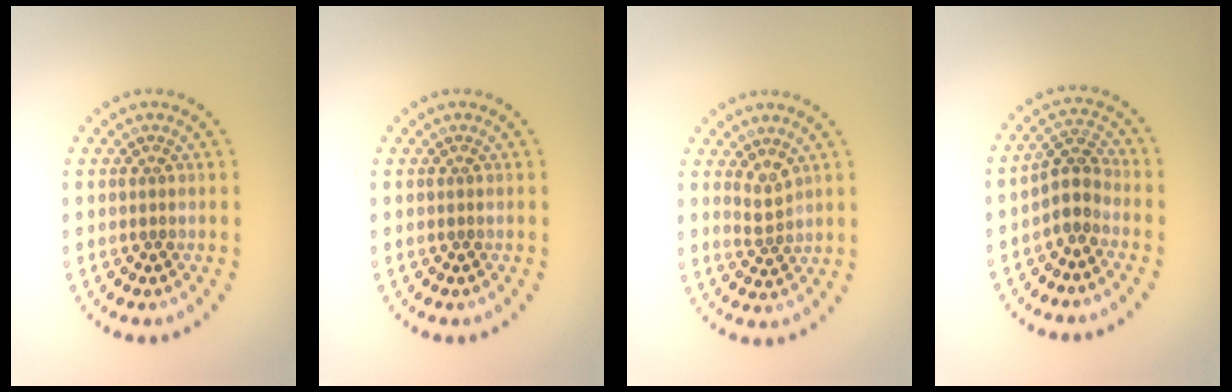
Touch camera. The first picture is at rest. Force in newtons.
{"total": 0.0}
{"total": 1.7, "press": 1.3, "slide": 1.1}
{"total": 2.6, "press": 2.0, "slide": 1.6}